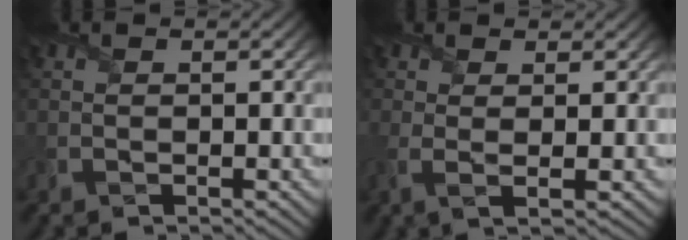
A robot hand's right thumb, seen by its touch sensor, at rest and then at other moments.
{"total": 2.2, "force": [0.6, 0.3, 2.1], "torque": [-0.053, -0.005, 0.011]}